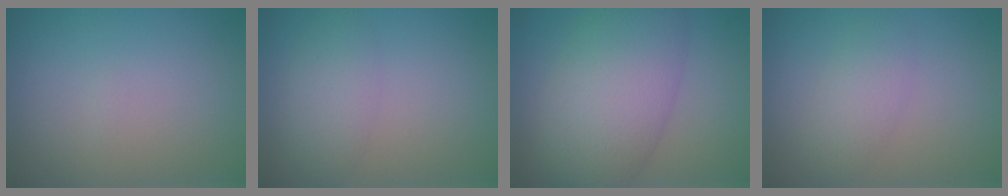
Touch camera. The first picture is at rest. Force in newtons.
{"total": 2.5, "press": 2.5, "slide": 0.0}
{"total": 8.4, "press": 8.4, "slide": 0.3}
{"total": 2.2, "press": 2.2, "slide": 0.0}